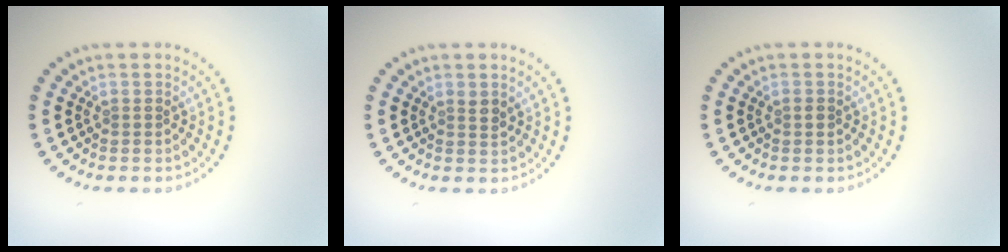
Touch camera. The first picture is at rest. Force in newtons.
{"total": 0.9, "press": 0.8, "slide": 0.5}
{"total": 0.8, "press": 0.8, "slide": 0.1}